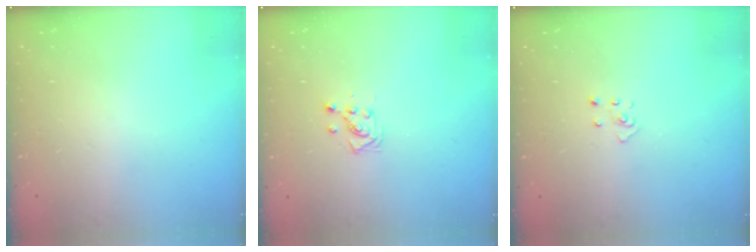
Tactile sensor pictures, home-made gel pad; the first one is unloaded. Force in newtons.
{"total": 3.3, "press": 3.2, "slide": 0.5}
{"total": 2.9, "press": 2.9, "slide": 0.2}